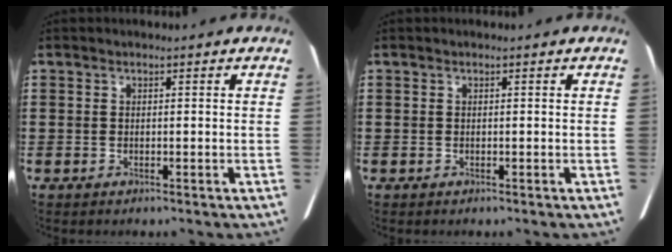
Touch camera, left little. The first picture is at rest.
{"total": 0.0}